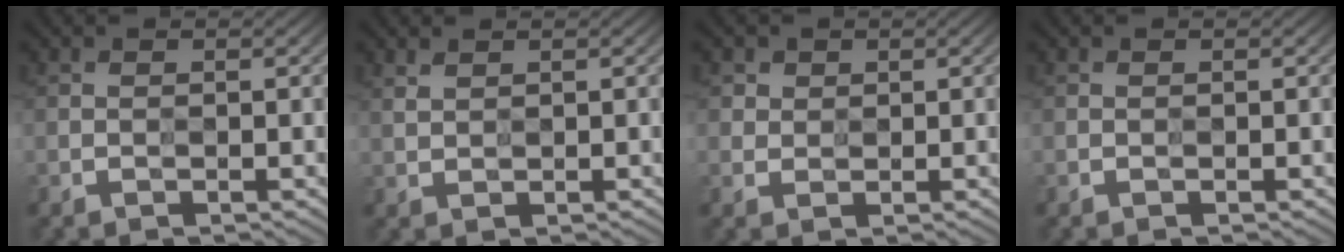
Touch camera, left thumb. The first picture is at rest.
{"total": 1.8, "force": [1.6, 0.5, 0.5], "torque": [-0.018, 0.003, 0.039]}
{"total": 2.7, "force": [1.8, 2.1, -0.1], "torque": [-0.007, 0.000, 0.034]}
{"total": 0.0}